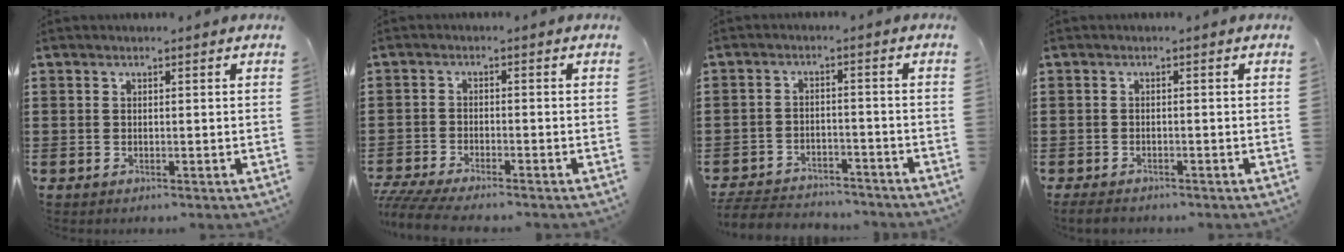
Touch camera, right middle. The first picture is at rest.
{"total": 3.6, "force": [-3.4, 0.1, 1.1], "torque": [-0.033, -0.011, -0.071]}
{"total": 4.7, "force": [-4.6, 0.8, 0.3], "torque": [-0.011, 0.008, -0.097]}
{"total": 1.4, "force": [-1.3, 0.4, 0.4], "torque": [-0.010, 0.001, -0.026]}